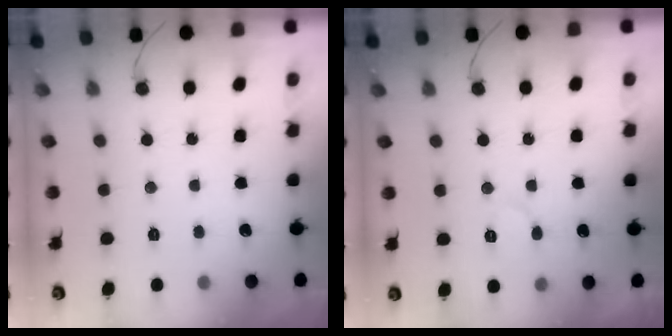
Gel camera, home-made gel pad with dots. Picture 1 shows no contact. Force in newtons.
{"total": 6.1, "press": 6.1, "slide": 0.5}